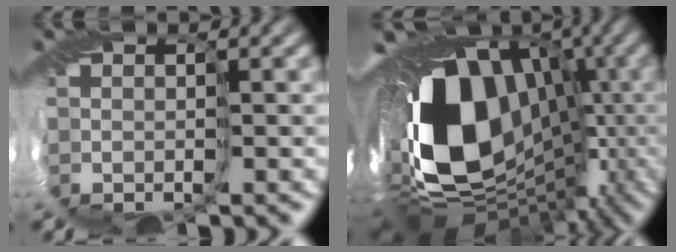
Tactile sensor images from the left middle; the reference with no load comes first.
{"total": 19.5, "force": [-1.1, 13.9, 13.7], "torque": [-0.257, -0.023, -0.005]}